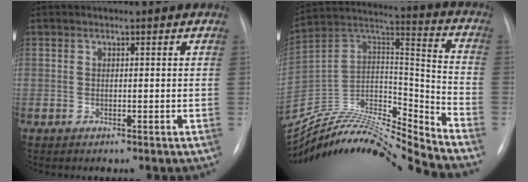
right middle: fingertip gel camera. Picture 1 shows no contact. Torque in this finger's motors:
{"motor_torque": [-0.49, -0.46, -0.18, 0.00]}